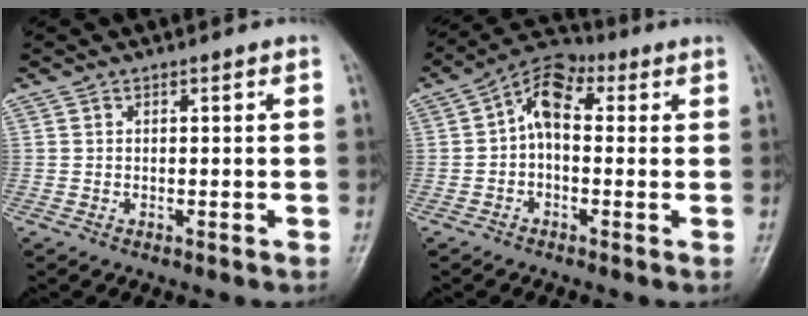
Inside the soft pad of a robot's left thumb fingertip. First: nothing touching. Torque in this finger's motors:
{"motor_torque": [-0.29, 0.62, 0.52, 0.57, 0.10]}